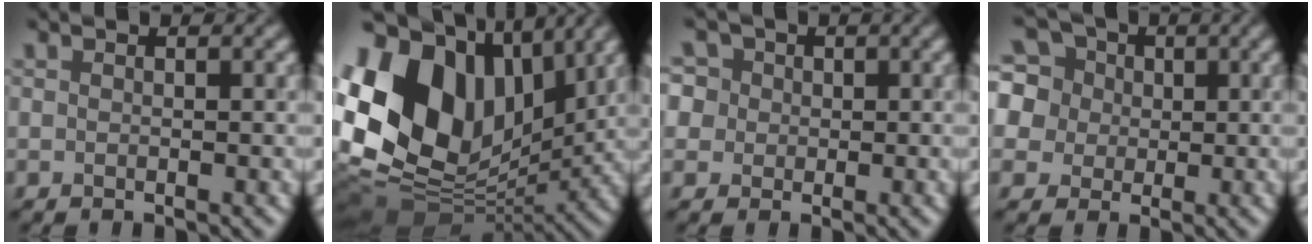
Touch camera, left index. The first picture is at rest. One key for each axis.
{"total": 17.3, "fx": 3.0, "fy": 12.2, "fz": 11.9, "tx": -0.265, "ty": 0.013, "tz": 0.061}
{"total": 7.1, "fx": 2.6, "fy": 6.0, "fz": 2.7, "tx": -0.050, "ty": 0.035, "tz": 0.007}
{"total": 11.0, "fx": 3.7, "fy": 9.3, "fz": 4.7, "tx": -0.118, "ty": 0.043, "tz": 0.039}